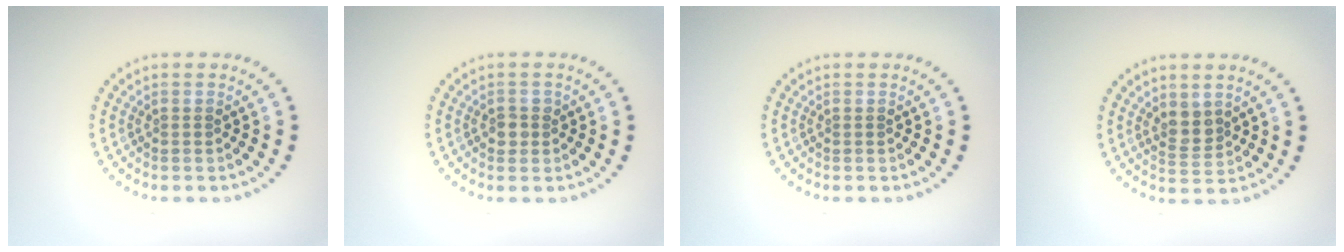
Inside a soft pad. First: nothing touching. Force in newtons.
{"total": 1.3, "press": 1.2, "slide": 0.5}
{"total": 0.0}
{"total": 2.0, "press": 1.8, "slide": 0.9}